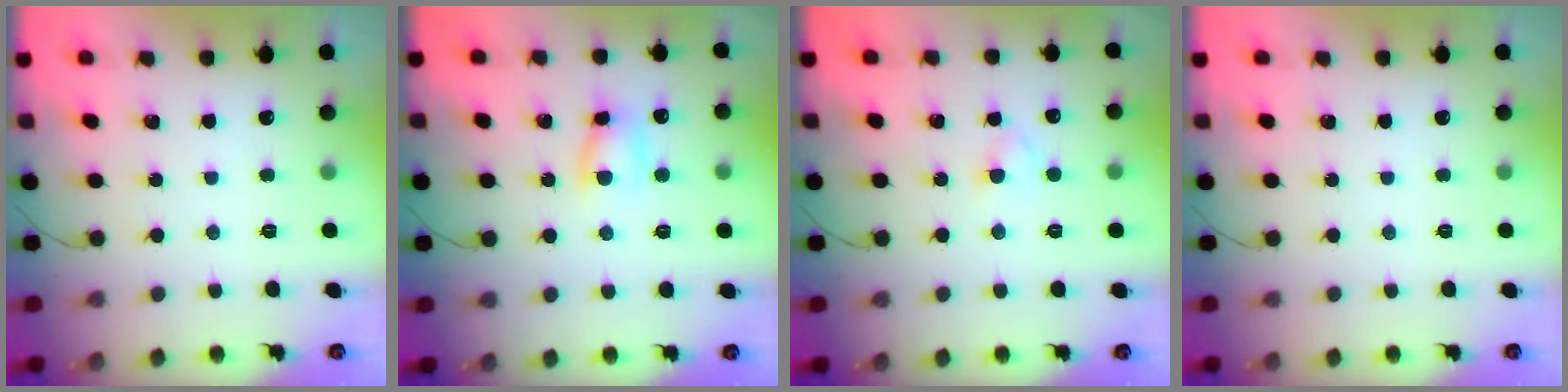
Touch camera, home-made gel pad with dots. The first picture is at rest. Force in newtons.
{"total": 6.3, "press": 6.3, "slide": 0.6}
{"total": 2.5, "press": 2.3, "slide": 1.0}
{"total": 0.0}